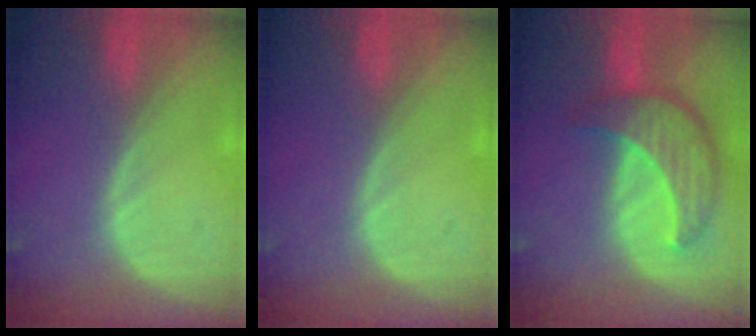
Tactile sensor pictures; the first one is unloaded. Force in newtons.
{"total": 0.0}
{"total": 8.6, "press": 7.7, "slide": 3.8}